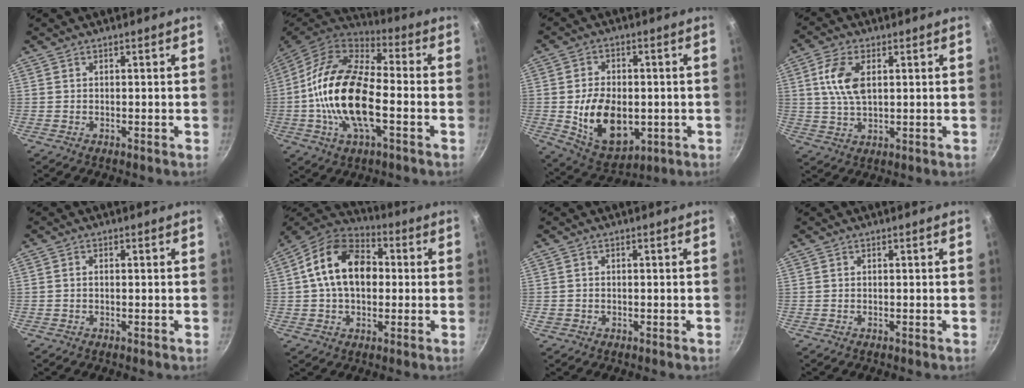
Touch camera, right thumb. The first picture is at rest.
{"total": 20.8, "force": [-3.3, 10.0, 17.9], "torque": [-0.329, 0.032, -0.078]}
{"total": 14.8, "force": [-1.9, 9.9, 10.9], "torque": [-0.155, -0.005, -0.012]}
{"total": 8.2, "force": [2.0, 4.2, 6.7], "torque": [-0.129, 0.001, 0.038]}
{"total": 0.7, "force": [0.0, 0.4, 0.6], "torque": [-0.011, 0.004, -0.002]}
{"total": 15.8, "force": [1.6, 10.8, 11.4], "torque": [-0.161, 0.027, 0.007]}
{"total": 1.1, "force": [-0.3, 1.0, 0.4], "torque": [-0.007, 0.002, -0.003]}
{"total": 0.0}